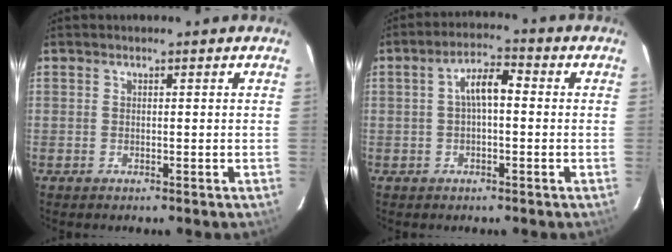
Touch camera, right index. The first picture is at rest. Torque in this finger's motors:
{"motor_torque": [0.37, -0.16, 0.30, 0.07]}